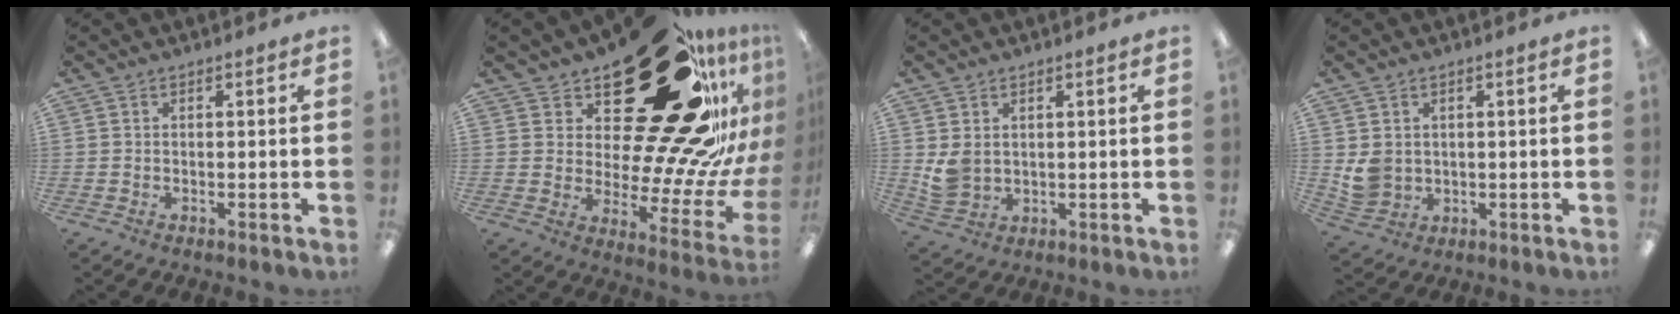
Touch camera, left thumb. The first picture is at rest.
{"total": 35.1, "force": [20.4, 15.1, 24.3], "torque": [-0.276, -0.180, 0.388]}
{"total": 4.8, "force": [2.0, 3.7, 2.3], "torque": [-0.047, -0.007, 0.040]}
{"total": 5.2, "force": [1.4, 4.7, 1.6], "torque": [-0.031, 0.005, 0.034]}